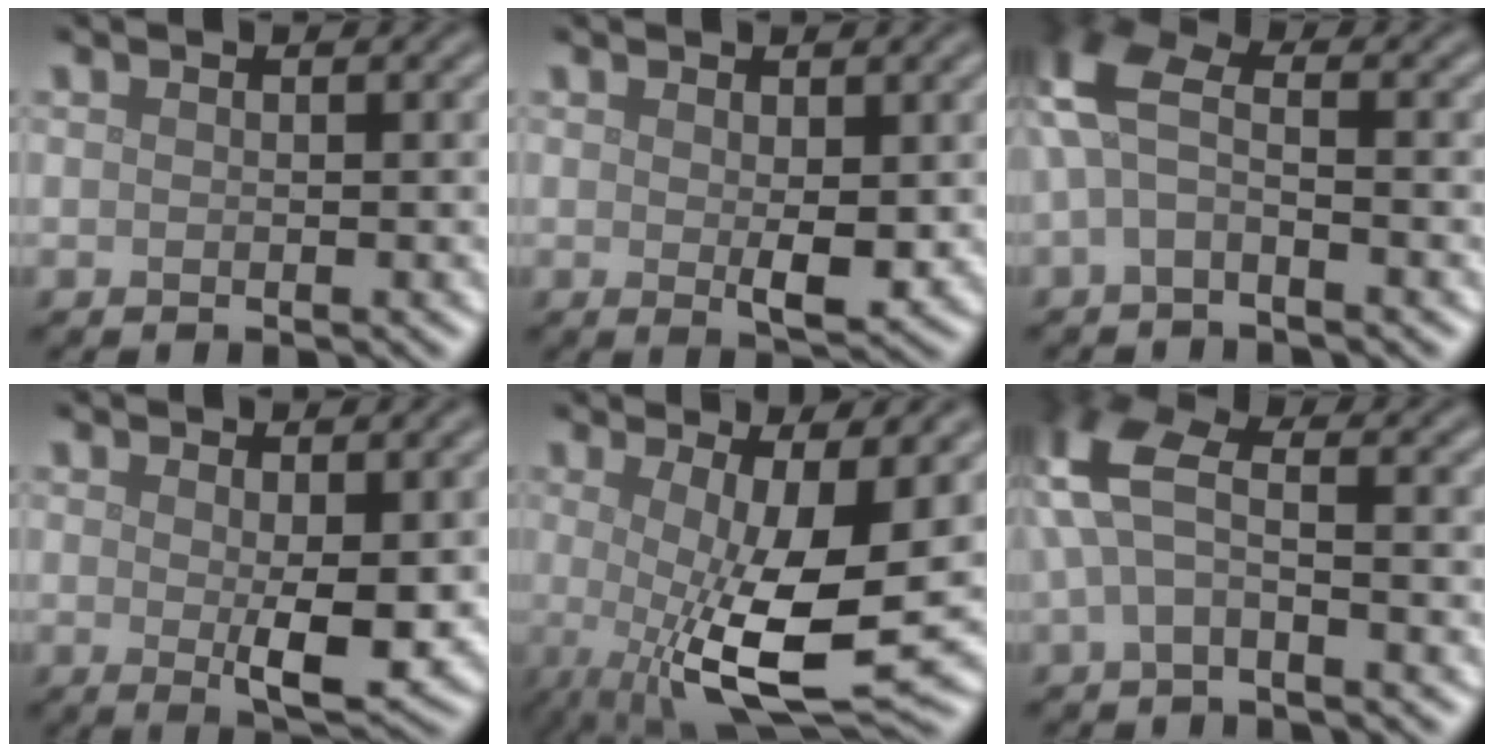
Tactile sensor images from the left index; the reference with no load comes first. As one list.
[{"total": 2.4, "force": [0.2, 0.9, 2.2], "torque": [-0.035, -0.009, 0.008]}, {"total": 4.8, "force": [0.2, 2.2, 4.3], "torque": [-0.099, 0.018, -0.012]}, {"total": 3.7, "force": [0.1, 1.0, 3.6], "torque": [-0.057, -0.011, 0.006]}, {"total": 10.9, "force": [-0.8, 3.2, 10.4], "torque": [-0.172, -0.019, -0.010]}, {"total": 5.4, "force": [0.2, 2.4, 4.8], "torque": [-0.112, 0.014, -0.011]}]